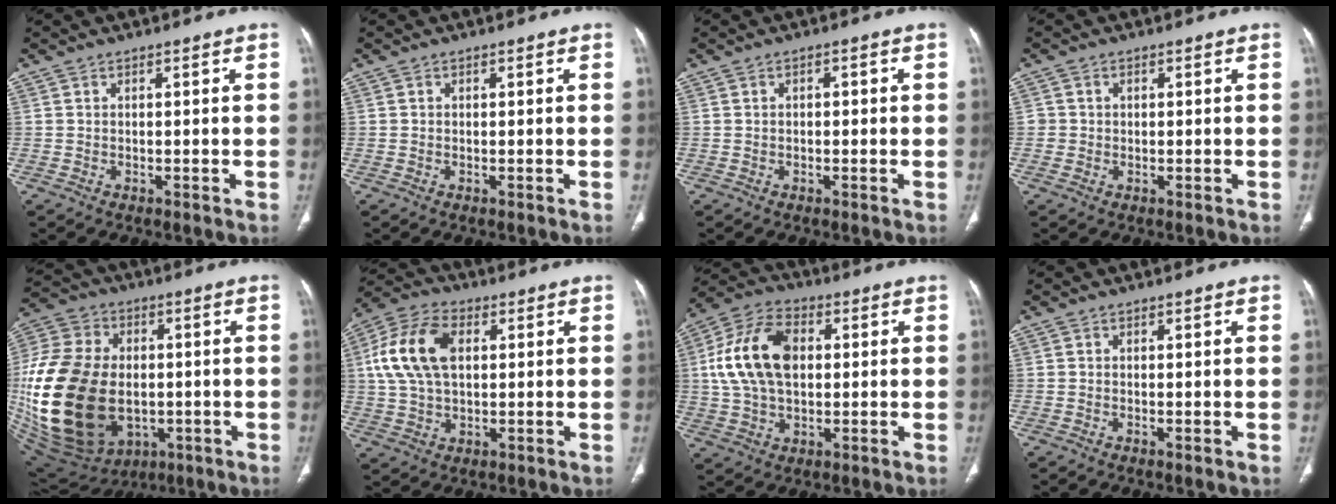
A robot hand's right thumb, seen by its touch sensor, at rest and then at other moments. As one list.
[{"total": 0.0}, {"total": 1.1, "force": [0.1, 0.7, 0.8], "torque": [-0.009, 0.005, -0.002]}, {"total": 1.5, "force": [0.0, 1.5, 0.1], "torque": [0.007, 0.005, 0.000]}, {"total": 31.1, "force": [-3.0, 21.0, 22.8], "torque": [-0.481, -0.012, -0.024]}, {"total": 13.8, "force": [2.8, 8.5, 10.5], "torque": [-0.209, 0.017, 0.049]}, {"total": 15.4, "force": [2.1, 9.9, 11.7], "torque": [-0.213, 0.017, 0.036]}, {"total": 0.0}]